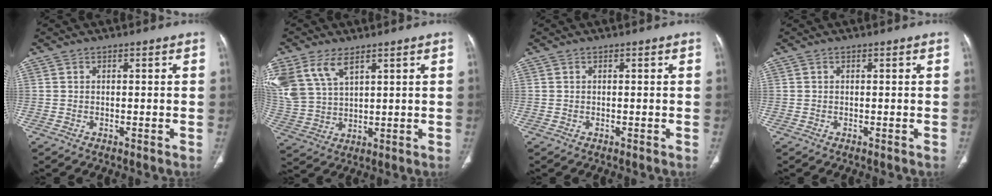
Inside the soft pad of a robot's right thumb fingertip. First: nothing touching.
{"total": 12.3, "force": [6.7, 6.7, 7.8], "torque": [-0.176, -0.008, 0.149]}
{"total": 0.0}
{"total": 0.0}